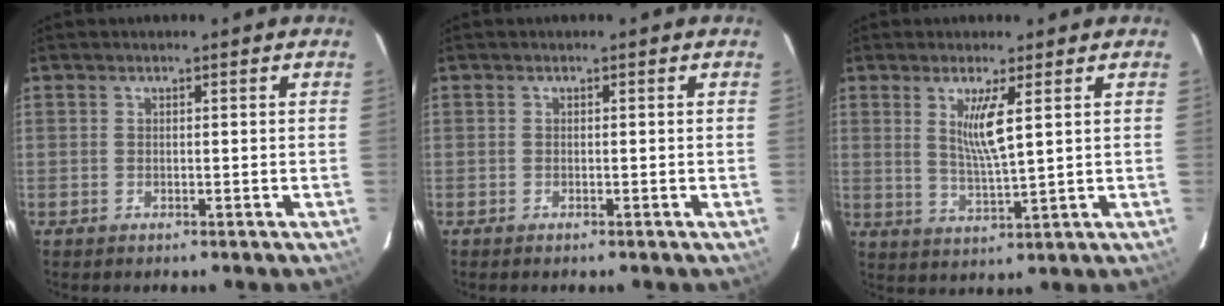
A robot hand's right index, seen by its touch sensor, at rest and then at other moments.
{"total": 0.0}
{"total": 6.1, "force": [2.3, 0.0, 5.6], "torque": [-0.107, -0.015, 0.045]}